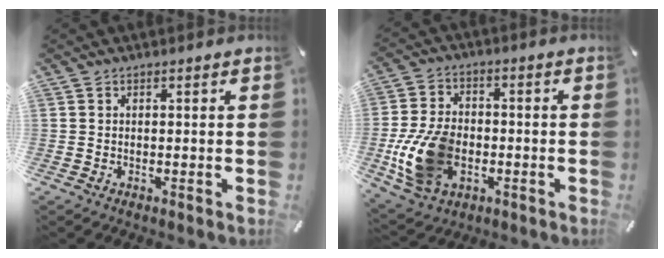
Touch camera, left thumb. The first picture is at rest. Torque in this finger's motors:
{"motor_torque": [2.18, 2.83, 1.52, 0.29, 0.24]}